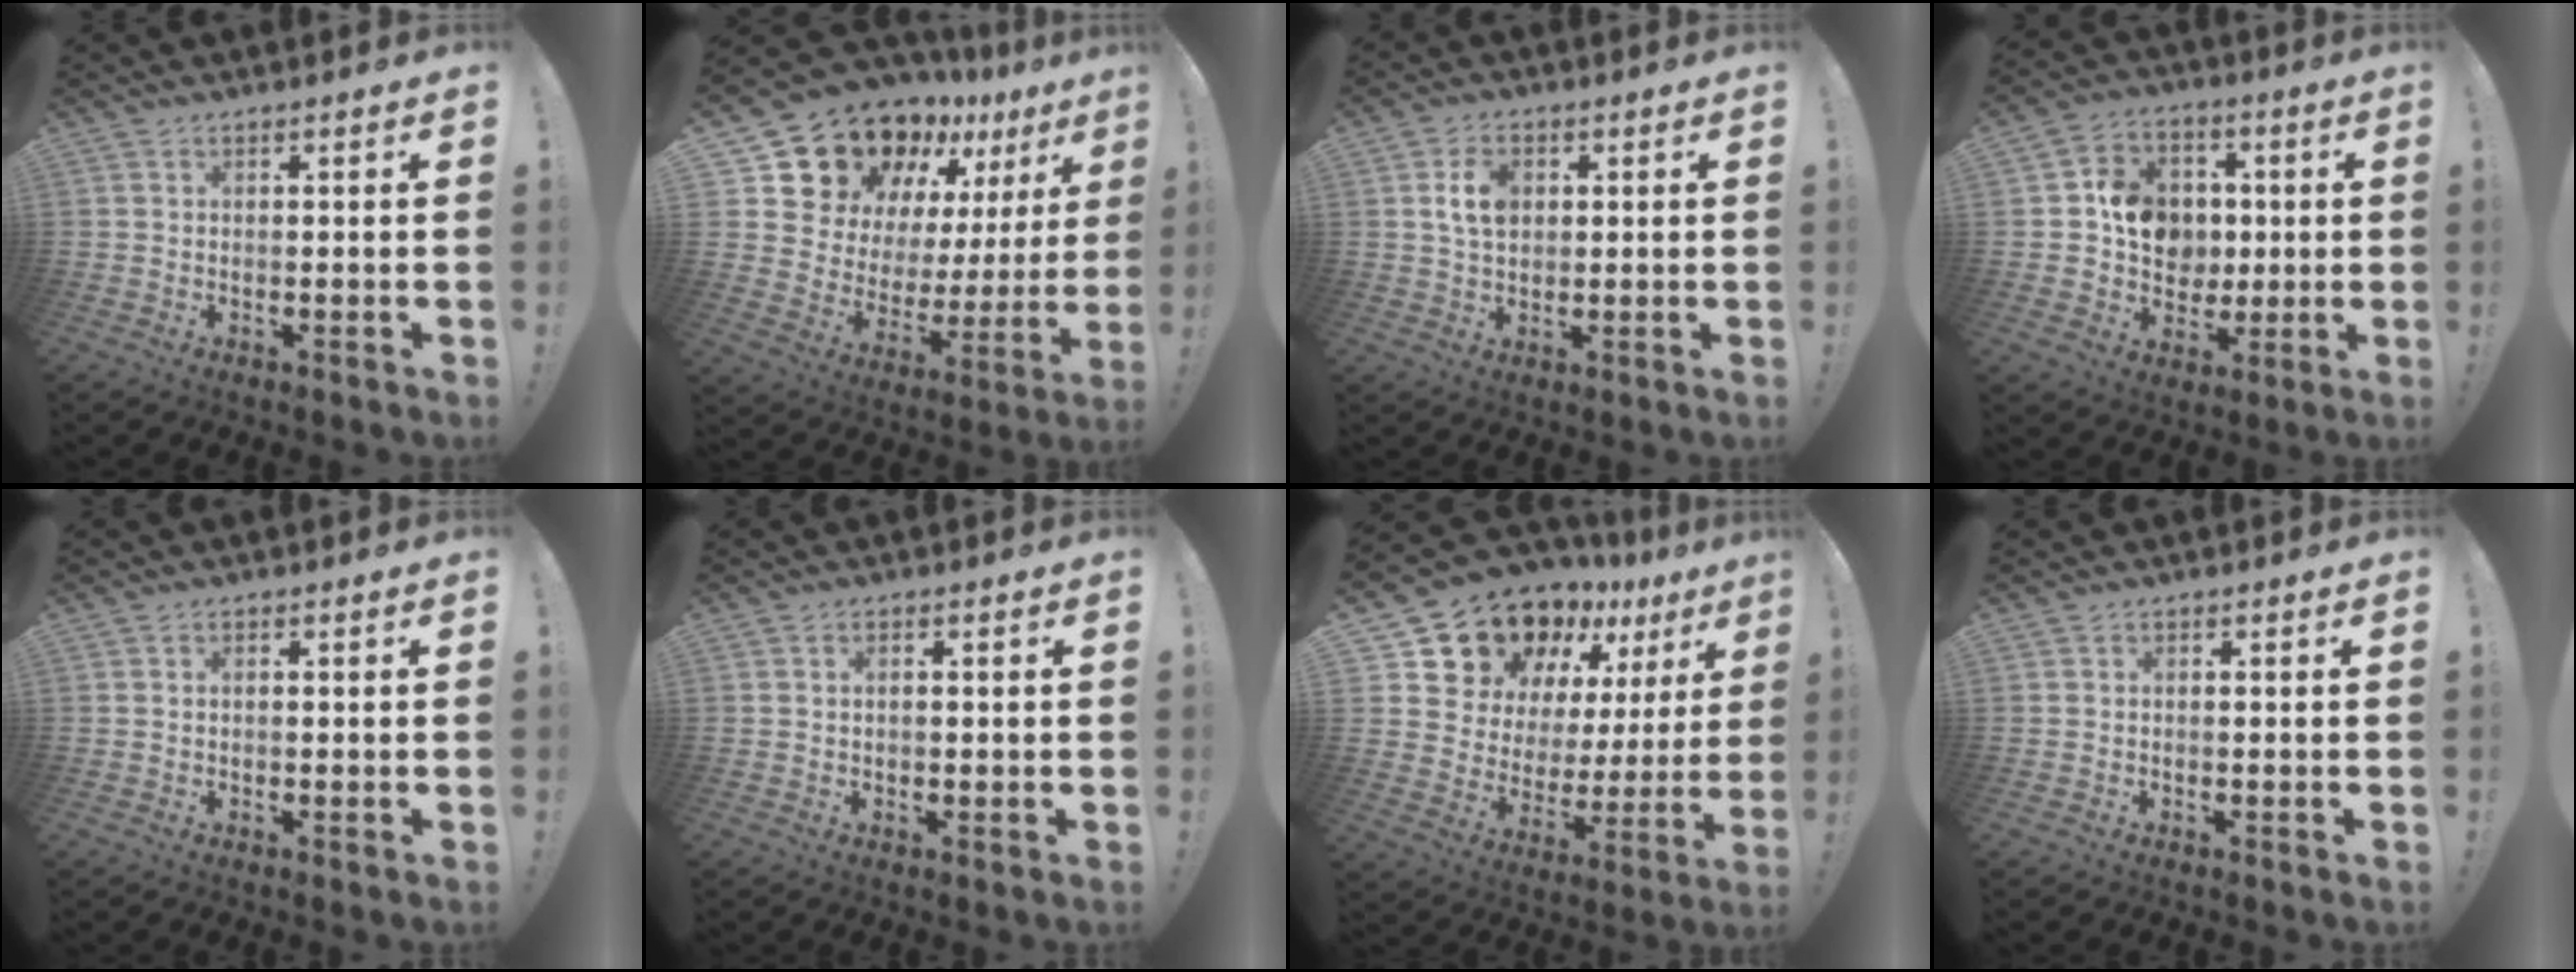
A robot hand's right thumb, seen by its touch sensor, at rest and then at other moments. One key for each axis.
{"total": 17.3, "fx": 13.4, "fy": 9.2, "fz": 5.9, "tx": -0.096, "ty": -0.105, "tz": 0.261}
{"total": 7.5, "fx": 1.7, "fy": 5.2, "fz": 5.1, "tx": -0.088, "ty": 0.004, "tz": 0.030}
{"total": 12.9, "fx": 0.7, "fy": 11.6, "fz": 5.6, "tx": -0.074, "ty": 0.012, "tz": 0.029}
{"total": 0.6, "fx": 0.0, "fy": 0.4, "fz": 0.4, "tx": -0.003, "ty": -0.001, "tz": -0.002}
{"total": 1.4, "fx": 0.1, "fy": 1.0, "fz": 1.1, "tx": -0.016, "ty": 0.002, "tz": 0.000}
{"total": 15.4, "fx": 12.4, "fy": 8.1, "fz": 4.3, "tx": -0.069, "ty": -0.109, "tz": 0.240}
{"total": 0.0}